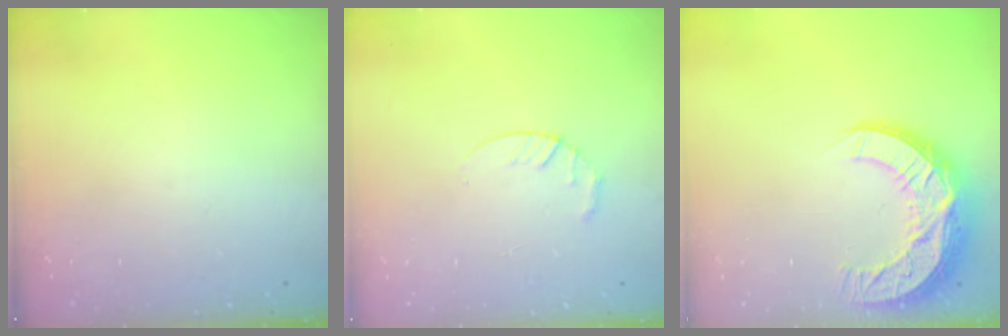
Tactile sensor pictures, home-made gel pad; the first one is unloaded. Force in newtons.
{"total": 3.0, "press": 2.9, "slide": 0.5}
{"total": 16.0, "press": 16.0, "slide": 1.3}